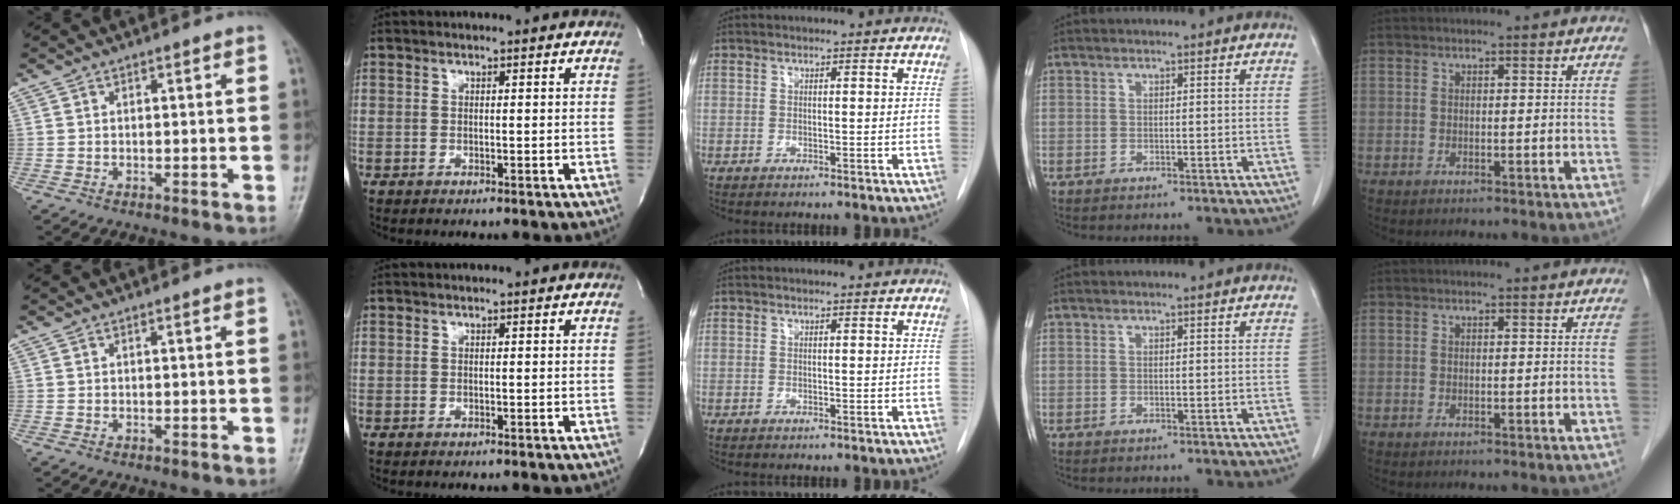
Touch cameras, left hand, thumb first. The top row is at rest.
{}